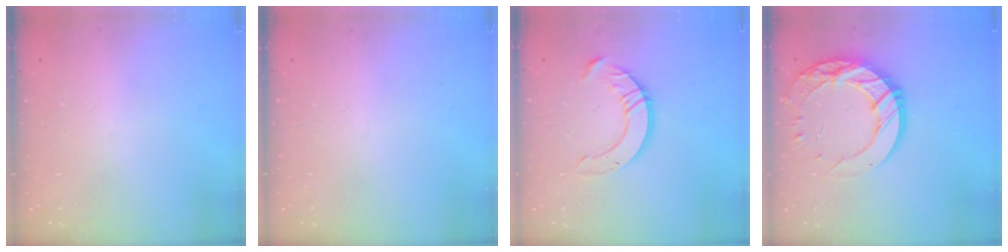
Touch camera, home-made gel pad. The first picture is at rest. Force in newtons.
{"total": 0.0}
{"total": 10.5, "press": 10.5, "slide": 0.9}
{"total": 16.6, "press": 16.5, "slide": 1.2}